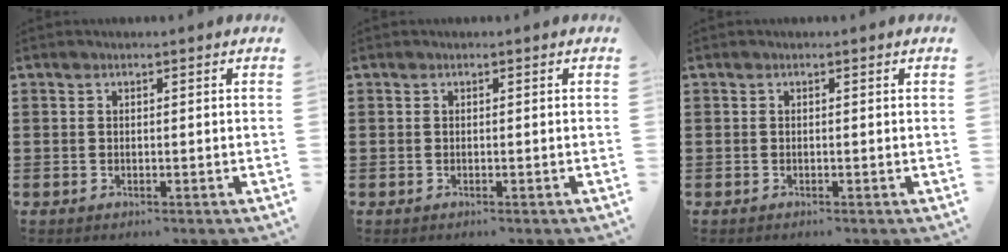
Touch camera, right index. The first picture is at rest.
{"total": 0.0}
{"total": 0.0}